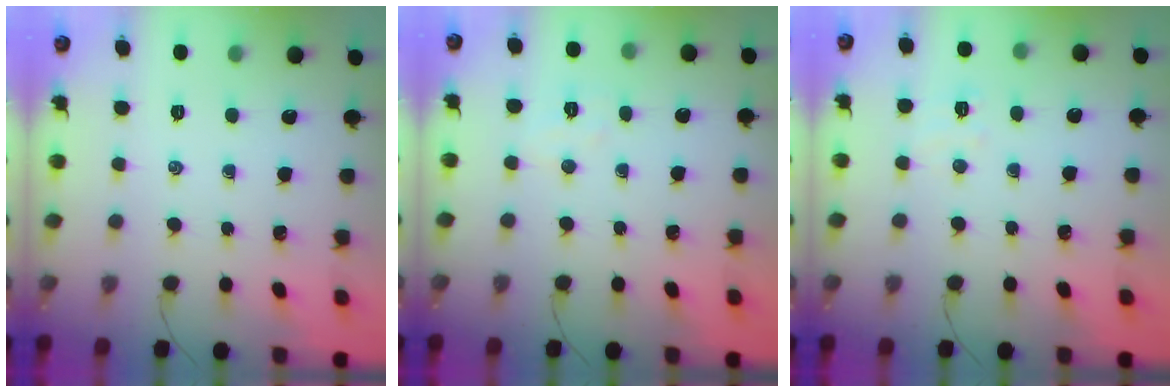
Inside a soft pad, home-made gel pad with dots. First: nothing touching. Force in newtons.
{"total": 4.7, "press": 4.6, "slide": 0.9}
{"total": 3.5, "press": 3.4, "slide": 1.1}